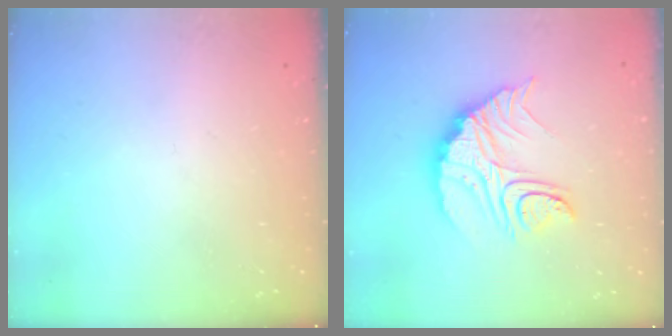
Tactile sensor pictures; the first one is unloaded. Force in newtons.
{"total": 14.7, "press": 14.6, "slide": 1.4}